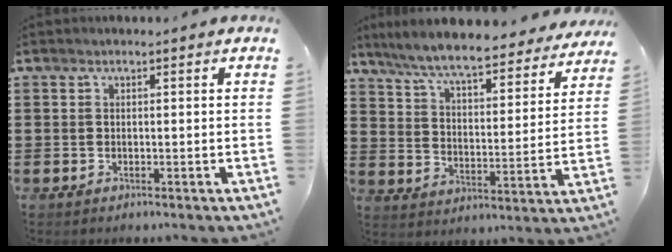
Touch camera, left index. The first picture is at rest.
{"total": 8.0, "force": [7.3, 0.4, 3.3], "torque": [-0.095, -0.044, 0.125]}